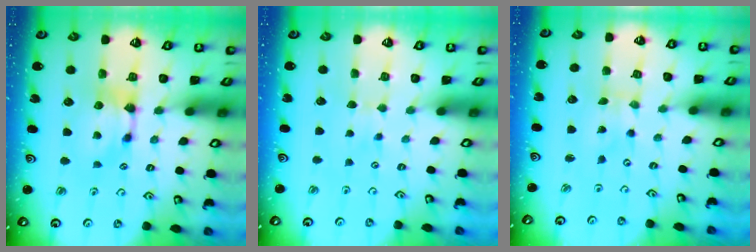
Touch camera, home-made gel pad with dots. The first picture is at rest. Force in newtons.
{"total": 3.3, "press": 3.3, "slide": 0.3}
{"total": 5.5, "press": 5.4, "slide": 0.8}